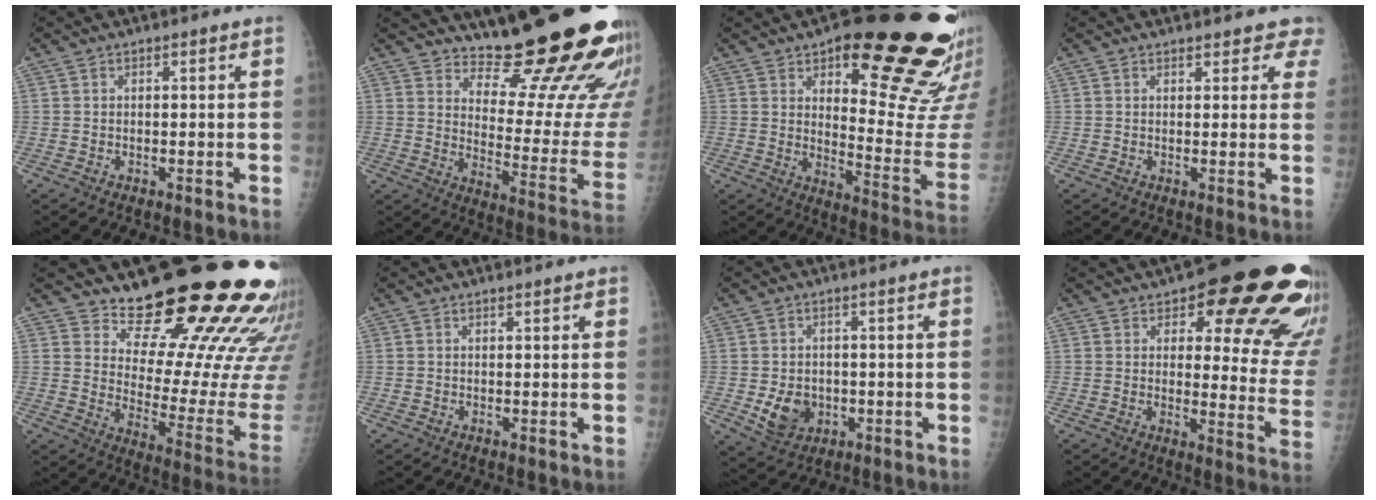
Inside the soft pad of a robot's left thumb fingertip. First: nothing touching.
{"total": 23.1, "force": [18.9, 5.2, 12.3], "torque": [-0.128, -0.170, 0.250]}
{"total": 22.6, "force": [15.1, 8.0, 14.9], "torque": [-0.133, -0.111, 0.201]}
{"total": 4.1, "force": [3.7, 1.8, 0.5], "torque": [0.033, -0.015, 0.023]}
{"total": 25.5, "force": [20.4, 8.1, 13.0], "torque": [-0.142, -0.166, 0.270]}
{"total": 0.6, "force": [0.5, 0.2, 0.3], "torque": [-0.006, -0.003, 0.008]}
{"total": 6.0, "force": [-0.9, 4.9, 3.3], "torque": [-0.038, -0.001, -0.001]}
{"total": 23.5, "force": [13.7, 8.7, 17.0], "torque": [-0.159, -0.065, 0.159]}